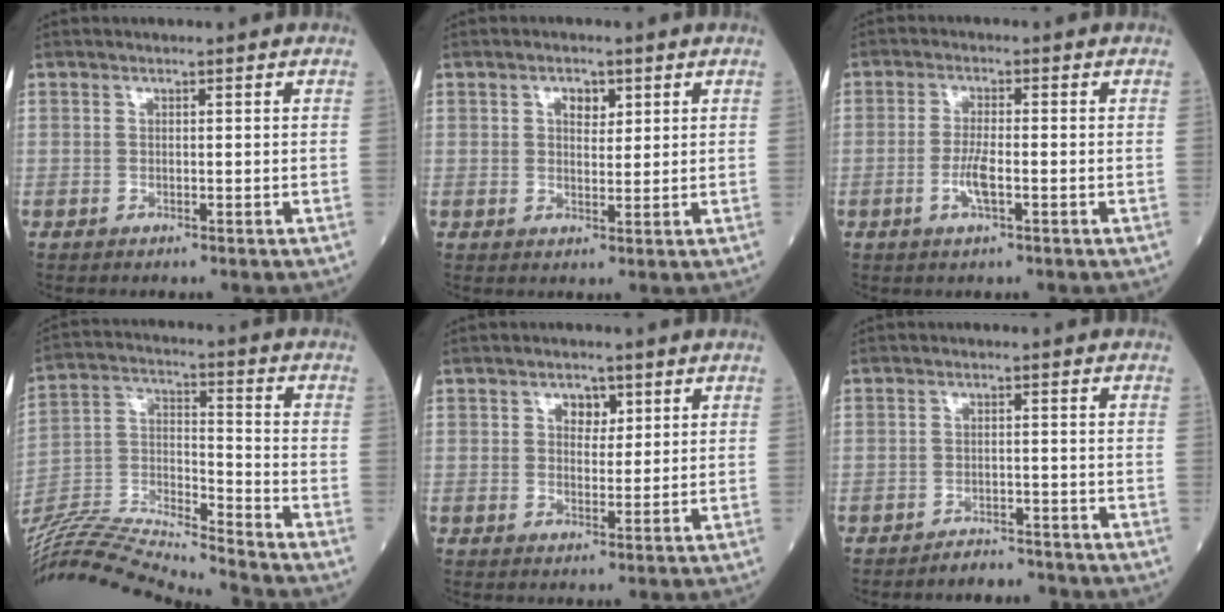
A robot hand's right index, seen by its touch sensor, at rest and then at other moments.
{"total": 2.9, "force": [1.3, 1.6, 2.0], "torque": [-0.029, 0.003, 0.020]}
{"total": 3.8, "force": [-1.3, 0.6, 3.5], "torque": [-0.073, -0.002, -0.025]}
{"total": 20.4, "force": [-19.5, -1.0, 6.1], "torque": [-0.123, 0.001, -0.342]}
{"total": 3.1, "force": [1.4, 2.0, 1.9], "torque": [-0.024, 0.004, 0.021]}
{"total": 3.6, "force": [-3.4, 0.9, 0.1], "torque": [0.000, -0.001, -0.053]}